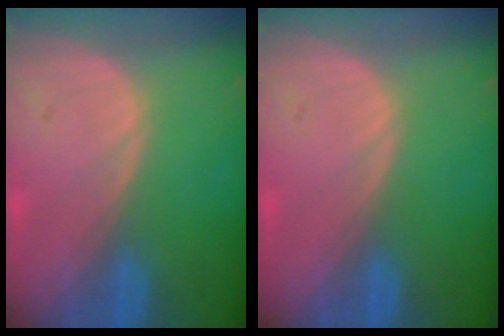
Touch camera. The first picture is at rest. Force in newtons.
{"total": 0.0}